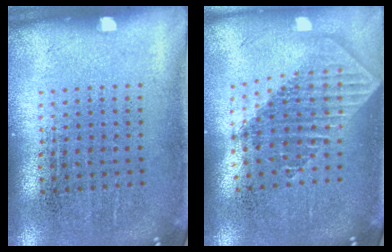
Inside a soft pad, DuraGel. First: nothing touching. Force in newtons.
{"total": 2.0, "press": 1.6, "slide": 1.2}